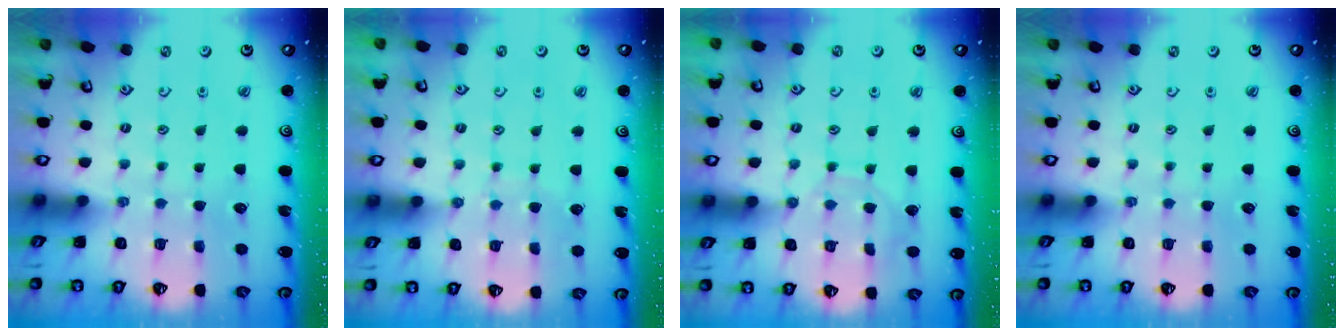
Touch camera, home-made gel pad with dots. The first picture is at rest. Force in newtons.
{"total": 5.4, "press": 5.3, "slide": 0.6}
{"total": 8.5, "press": 8.4, "slide": 0.7}
{"total": 0.0}